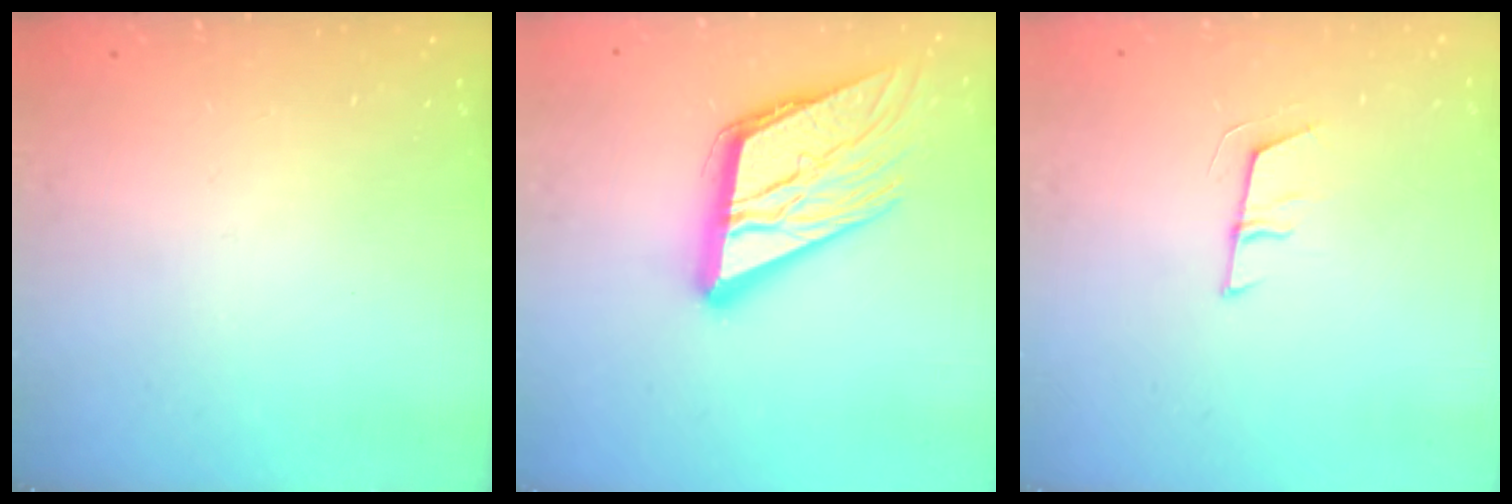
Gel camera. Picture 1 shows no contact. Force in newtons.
{"total": 18.6, "press": 18.4, "slide": 2.2}
{"total": 5.7, "press": 5.6, "slide": 1.0}